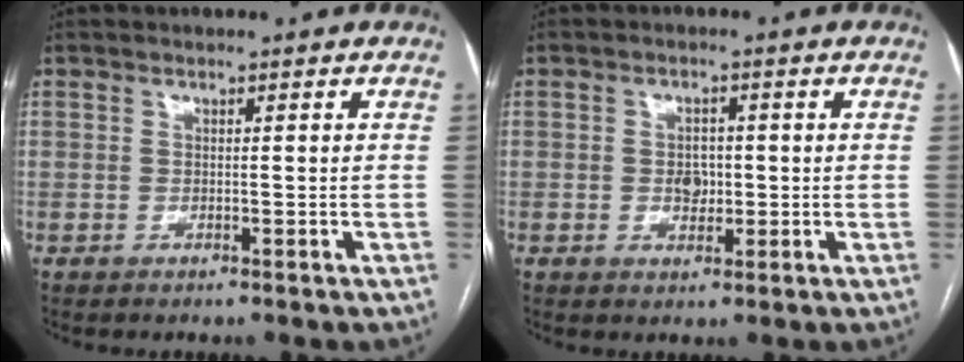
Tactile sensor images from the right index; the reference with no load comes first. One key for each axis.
{"total": 3.1, "fx": -0.1, "fy": 2.3, "fz": 2.1, "tx": -0.029, "ty": 0.003, "tz": 0.002}